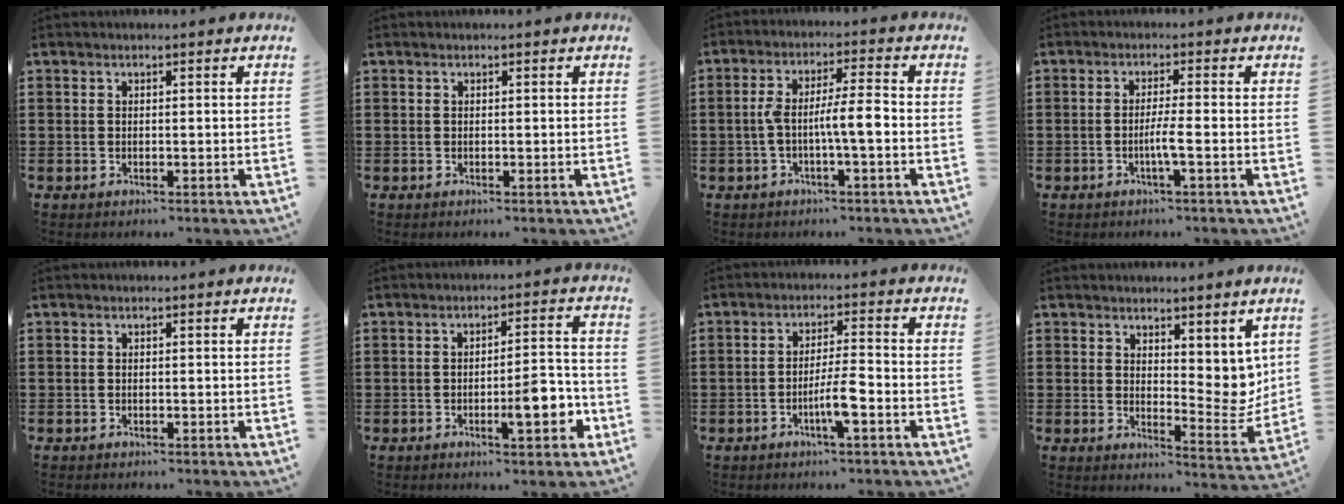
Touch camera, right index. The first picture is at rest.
{"total": 0.0}
{"total": 6.3, "force": [-1.2, 1.0, 6.1], "torque": [-0.117, 0.003, -0.028]}
{"total": 2.8, "force": [-1.0, -0.2, 2.6], "torque": [-0.052, -0.008, -0.023]}
{"total": 0.0}
{"total": 7.2, "force": [-2.7, 2.0, 6.4], "torque": [-0.077, -0.007, -0.046]}
{"total": 4.9, "force": [-2.1, 0.4, 4.4], "torque": [-0.089, -0.007, -0.041]}
{"total": 6.3, "force": [4.2, 3.3, 3.3], "torque": [-0.046, -0.028, 0.077]}